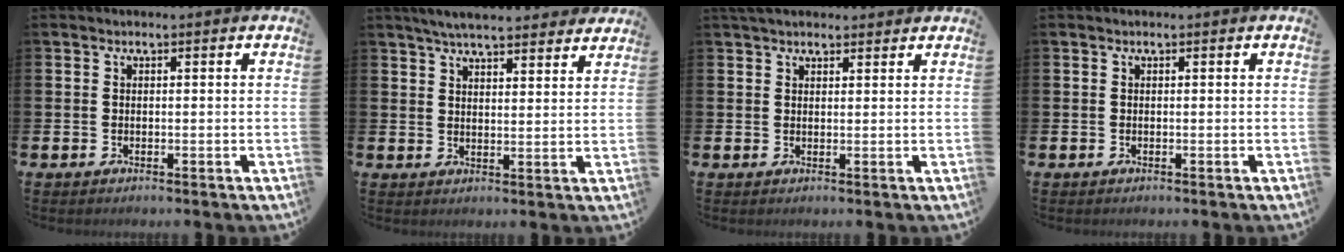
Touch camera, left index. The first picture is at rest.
{"total": 5.5, "force": [5.3, 0.7, 1.5], "torque": [-0.036, -0.023, 0.094]}
{"total": 2.8, "force": [2.6, 1.0, 0.6], "torque": [-0.005, -0.007, 0.045]}
{"total": 0.0}